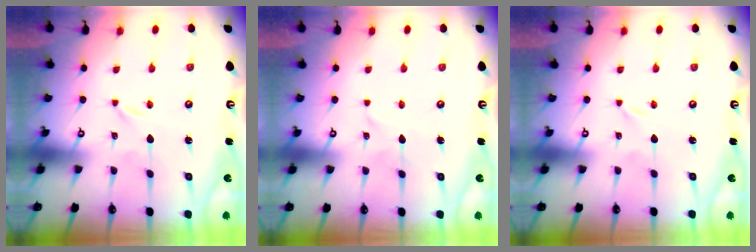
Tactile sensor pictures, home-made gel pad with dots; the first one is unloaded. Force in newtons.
{"total": 2.0, "press": 1.9, "slide": 0.2}
{"total": 0.0}